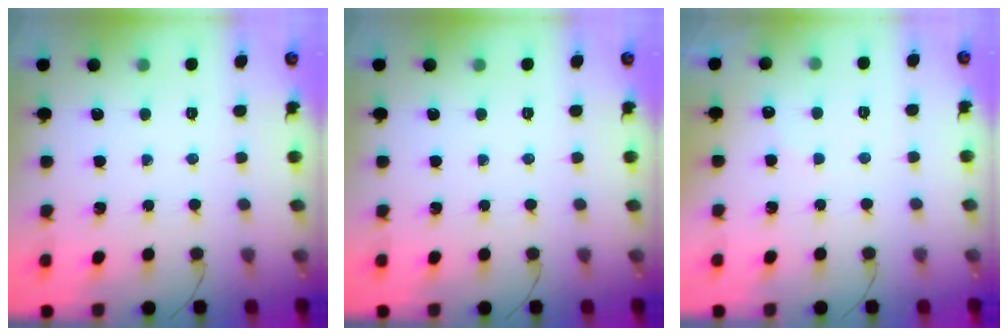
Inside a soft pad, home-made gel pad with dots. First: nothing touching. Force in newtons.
{"total": 0.0}
{"total": 4.8, "press": 4.8, "slide": 0.6}